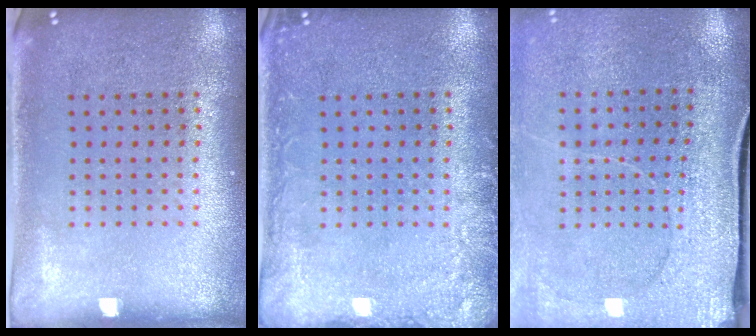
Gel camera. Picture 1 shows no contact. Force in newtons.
{"total": 2.2, "press": 2.1, "slide": 0.2}
{"total": 3.0, "press": 2.8, "slide": 1.1}